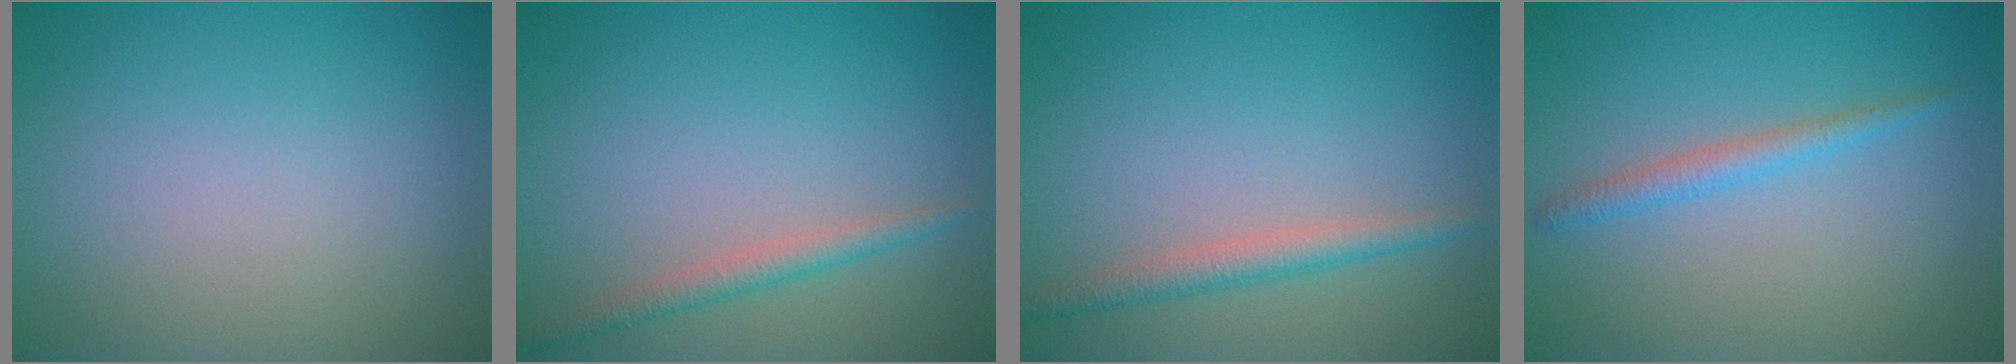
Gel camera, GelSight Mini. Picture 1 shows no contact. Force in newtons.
{"total": 1.8, "press": 1.8, "slide": 0.1}
{"total": 2.4, "press": 2.4, "slide": 0.0}
{"total": 1.8, "press": 1.8, "slide": 0.1}